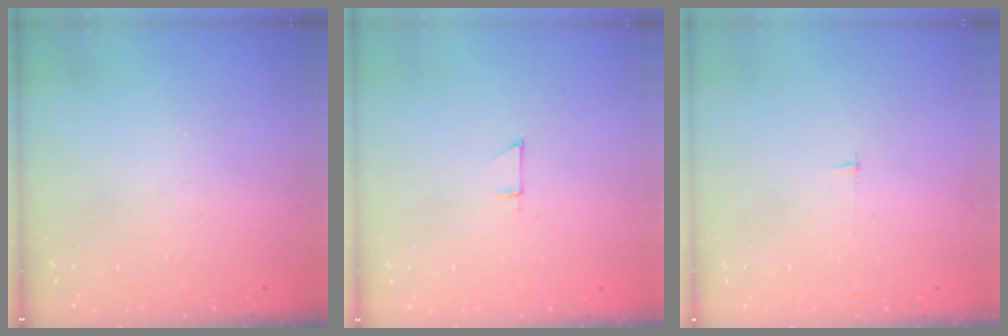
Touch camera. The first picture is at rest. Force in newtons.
{"total": 3.5, "press": 3.4, "slide": 0.4}
{"total": 2.5, "press": 2.5, "slide": 0.2}